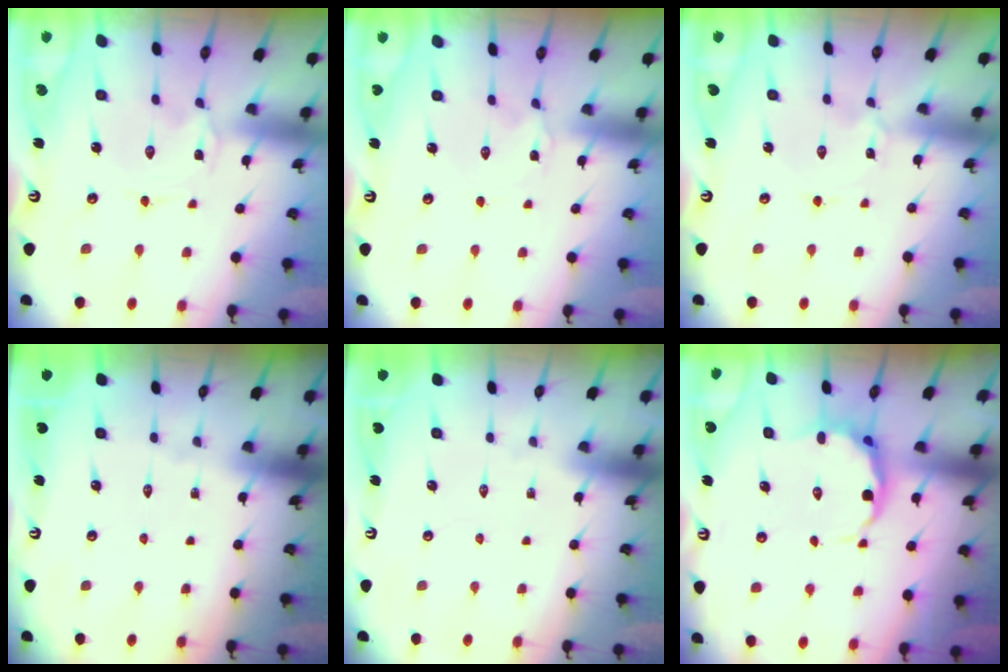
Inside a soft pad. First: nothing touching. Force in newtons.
{"total": 0.8, "press": 0.8, "slide": 0.0}
{"total": 0.0}
{"total": 0.0}
{"total": 0.0}
{"total": 6.8, "press": 6.6, "slide": 1.8}